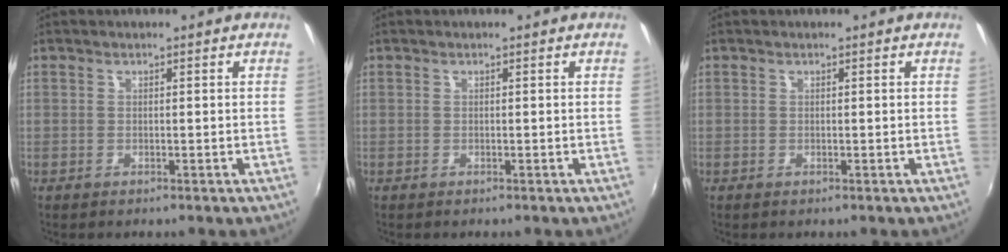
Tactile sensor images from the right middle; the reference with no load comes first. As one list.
[{"total": 0.0}, {"total": 0.0}]